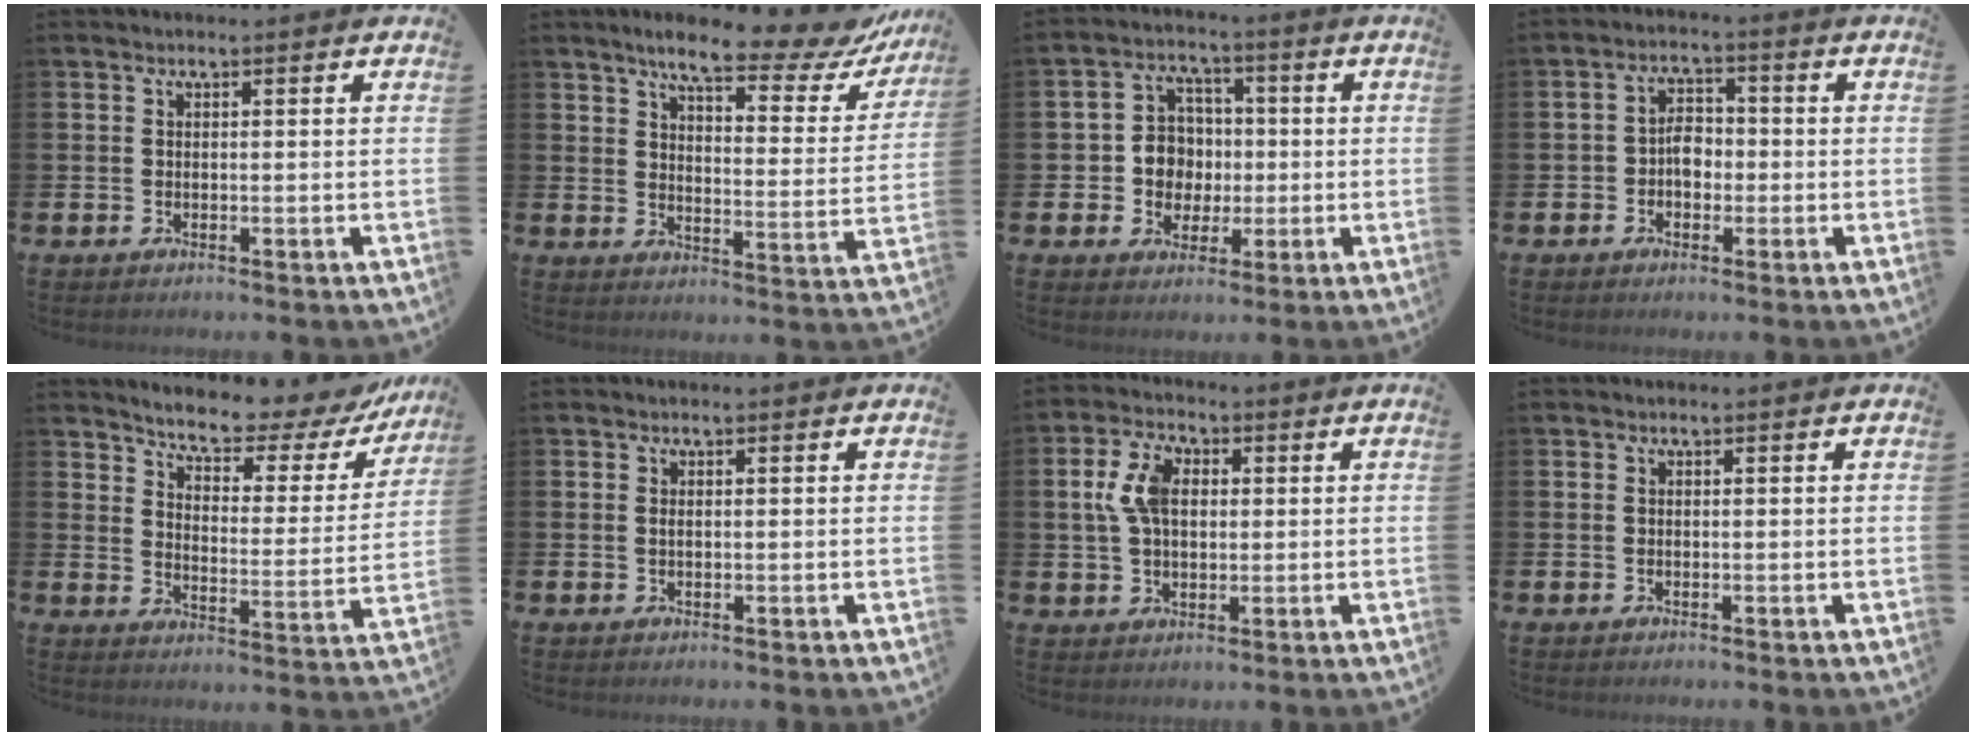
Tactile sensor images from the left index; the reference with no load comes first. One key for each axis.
{"total": 8.7, "fx": 7.3, "fy": 1.9, "fz": 4.3, "tx": -0.087, "ty": -0.049, "tz": 0.117}
{"total": 5.5, "fx": 0.1, "fy": 5.2, "fz": 1.9, "tx": -0.047, "ty": 0.010, "tz": -0.004}
{"total": 3.6, "fx": -0.9, "fy": 2.5, "fz": 2.4, "tx": -0.038, "ty": 0.008, "tz": -0.022}
{"total": 6.6, "fx": 6.1, "fy": 1.6, "fz": 2.1, "tx": -0.068, "ty": -0.048, "tz": 0.101}
{"total": 0.5, "fx": 0.1, "fy": 0.2, "fz": 0.5, "tx": -0.008, "ty": 0.000, "tz": 0.002}
{"total": 6.6, "fx": 1.8, "fy": 4.3, "fz": 4.7, "tx": -0.094, "ty": 0.014, "tz": 0.029}
{"total": 0.0}